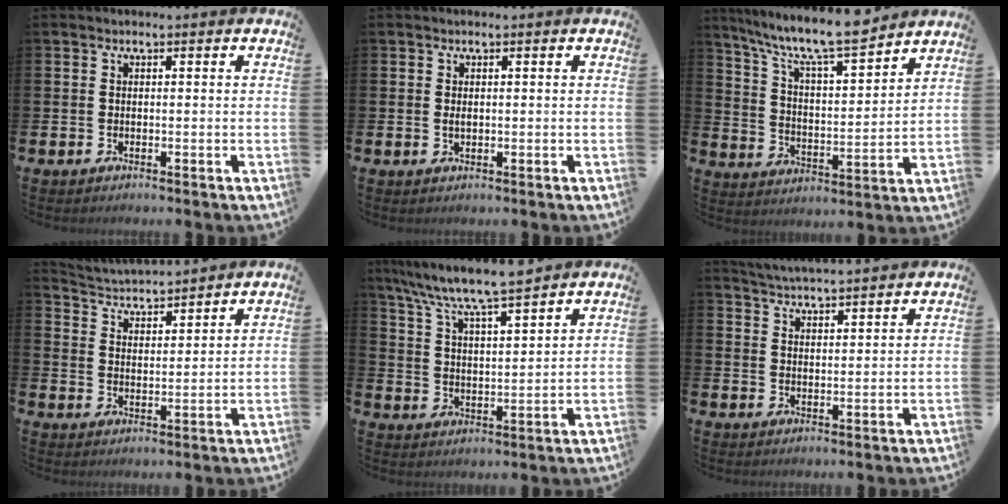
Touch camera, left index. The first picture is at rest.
{"total": 0.6, "force": [0.1, 0.3, 0.5], "torque": [-0.008, 0.002, 0.001]}
{"total": 10.0, "force": [9.2, 1.2, 3.6], "torque": [-0.100, -0.064, 0.159]}
{"total": 3.9, "force": [3.9, 0.4, -0.1], "torque": [-0.021, -0.032, 0.065]}
{"total": 8.1, "force": [7.5, 0.4, 2.9], "torque": [-0.086, -0.046, 0.132]}
{"total": 4.5, "force": [4.5, -0.3, 0.0], "torque": [-0.019, -0.026, 0.082]}